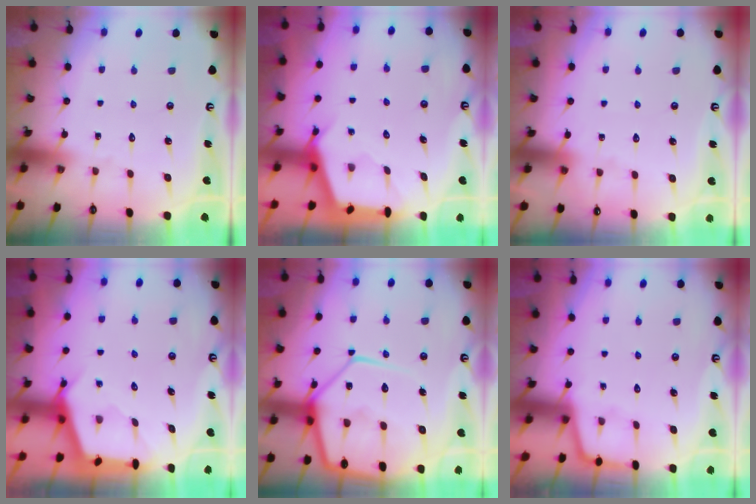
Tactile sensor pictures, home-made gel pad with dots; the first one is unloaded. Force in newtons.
{"total": 2.7, "press": 2.7, "slide": 0.3}
{"total": 4.5, "press": 4.5, "slide": 0.7}
{"total": 2.8, "press": 2.8, "slide": 0.3}
{"total": 19.7, "press": 19.6, "slide": 1.7}
{"total": 1.4, "press": 1.3, "slide": 0.3}